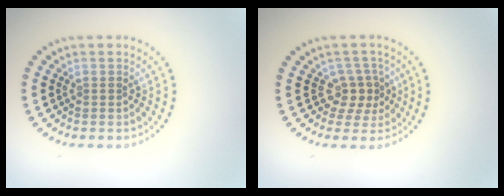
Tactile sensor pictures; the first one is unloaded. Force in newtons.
{"total": 2.4, "press": 1.9, "slide": 1.5}